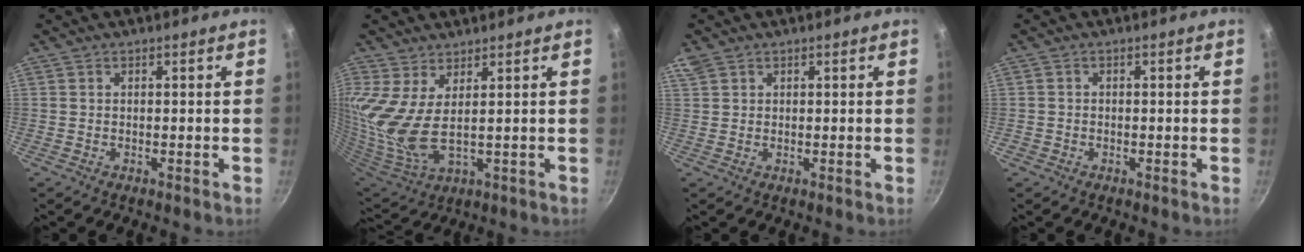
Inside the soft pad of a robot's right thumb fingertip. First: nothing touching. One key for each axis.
{"total": 10.6, "fx": 4.6, "fy": 3.8, "fz": 8.7, "tx": -0.185, "ty": -0.035, "tz": 0.096}
{"total": 2.5, "fx": 1.7, "fy": 1.6, "fz": 0.9, "tx": -0.016, "ty": 0.006, "tz": 0.037}
{"total": 0.7, "fx": -0.3, "fy": 0.6, "fz": 0.1, "tx": -0.001, "ty": 0.003, "tz": -0.006}